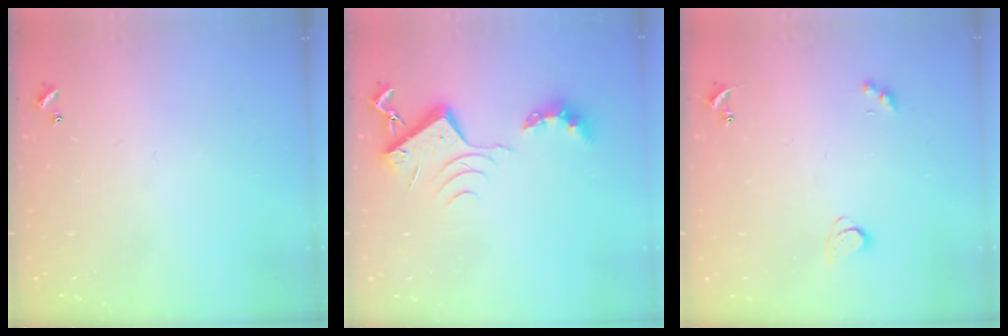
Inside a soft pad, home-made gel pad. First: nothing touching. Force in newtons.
{"total": 8.9, "press": 8.8, "slide": 1.1}
{"total": 2.1, "press": 2.1, "slide": 0.4}